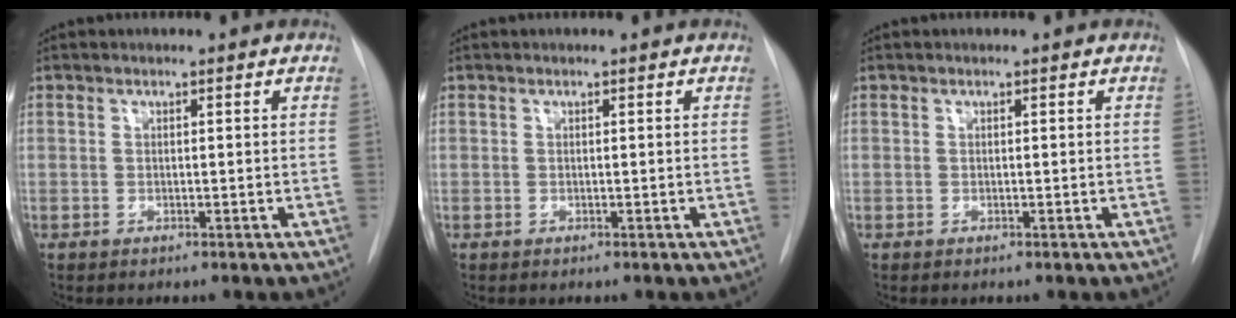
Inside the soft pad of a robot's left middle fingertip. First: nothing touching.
{"total": 0.0}
{"total": 0.0}